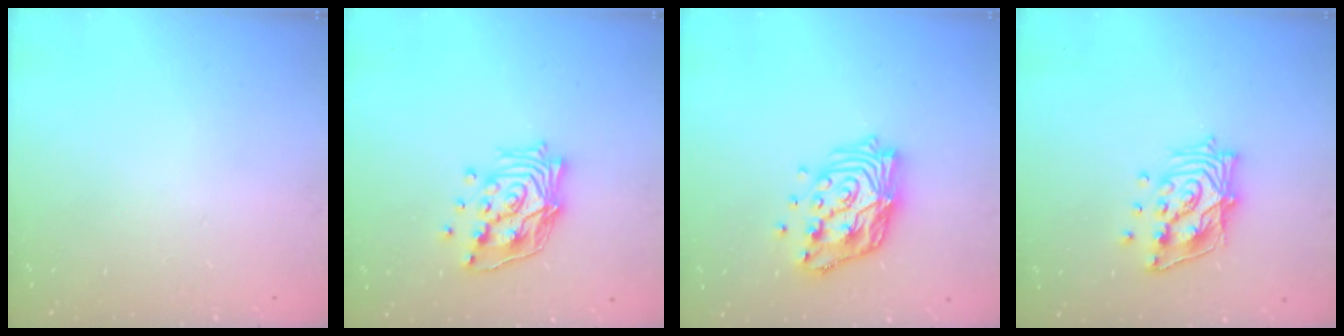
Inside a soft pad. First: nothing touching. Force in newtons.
{"total": 15.1, "press": 14.9, "slide": 1.9}
{"total": 16.1, "press": 16.0, "slide": 1.3}
{"total": 14.9, "press": 14.8, "slide": 2.0}